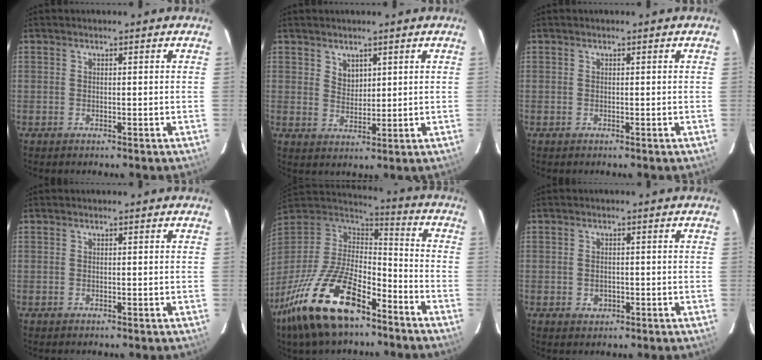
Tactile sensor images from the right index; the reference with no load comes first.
{"total": 3.3, "force": [2.0, 2.3, 1.3], "torque": [-0.015, 0.000, 0.038]}
{"total": 0.0}
{"total": 0.0}
{"total": 24.1, "force": [-15.2, 9.9, 15.8], "torque": [-0.324, -0.032, -0.268]}
{"total": 2.1, "force": [-0.5, 1.8, 0.9], "torque": [-0.016, 0.002, -0.003]}